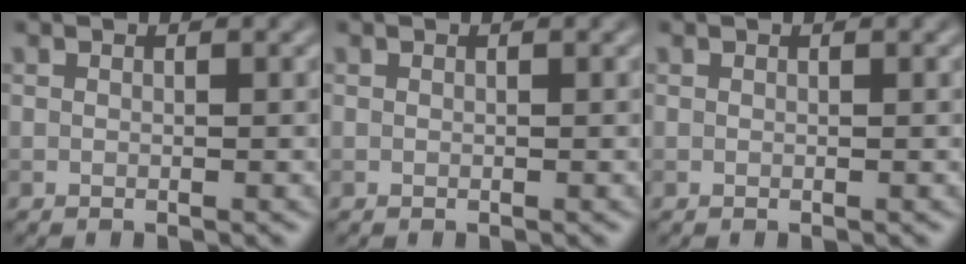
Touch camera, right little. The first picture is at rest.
{"total": 0.0}
{"total": 0.0}